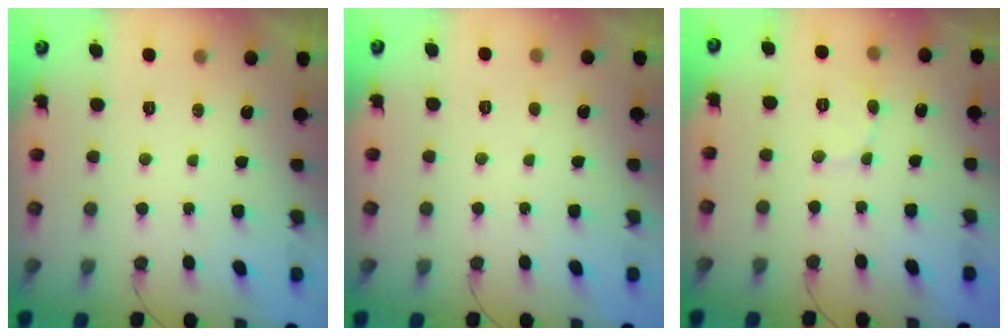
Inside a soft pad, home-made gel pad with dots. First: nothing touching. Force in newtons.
{"total": 2.3, "press": 2.3, "slide": 0.2}
{"total": 1.6, "press": 1.6, "slide": 0.1}